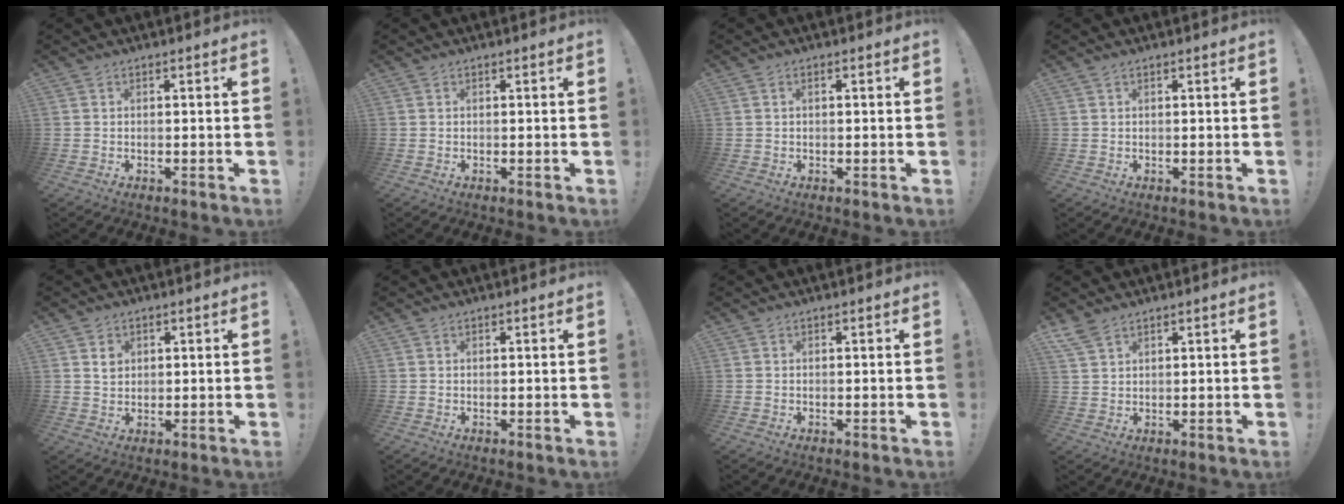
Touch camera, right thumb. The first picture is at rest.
{"total": 0.0}
{"total": 1.0, "force": [0.0, 0.4, 0.9], "torque": [-0.023, 0.006, 0.000]}
{"total": 0.5, "force": [0.3, 0.1, 0.4], "torque": [-0.008, 0.000, 0.005]}
{"total": 3.0, "force": [1.6, 2.4, 0.8], "torque": [0.005, -0.009, 0.024]}
{"total": 0.0}
{"total": 0.0}
{"total": 4.4, "force": [3.5, 1.7, 2.2], "torque": [-0.047, -0.014, 0.068]}